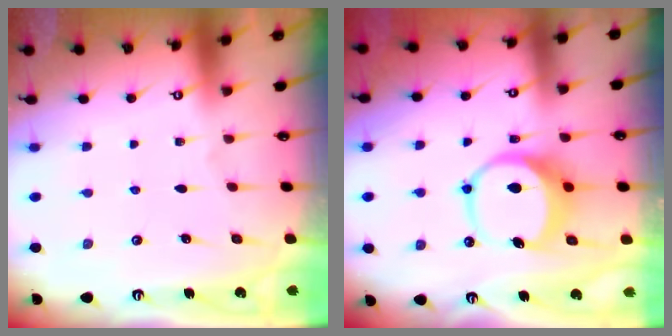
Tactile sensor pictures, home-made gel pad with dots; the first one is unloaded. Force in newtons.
{"total": 9.4, "press": 9.3, "slide": 1.4}